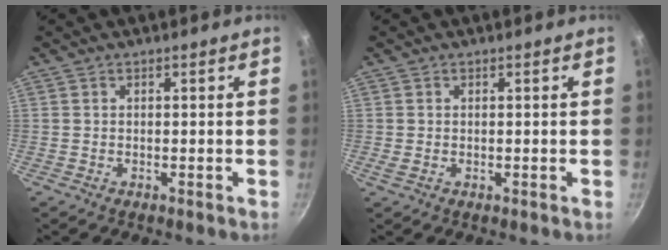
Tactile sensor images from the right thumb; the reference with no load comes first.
{"total": 0.8, "force": [0.1, 0.5, 0.6], "torque": [-0.011, -0.001, 0.002]}